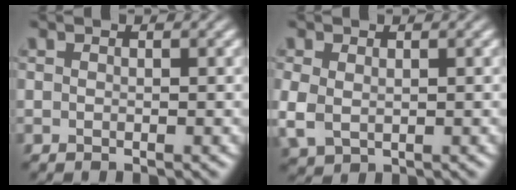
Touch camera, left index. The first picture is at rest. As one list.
[{"total": 2.9, "force": [-0.3, 2.1, 2.0], "torque": [-0.050, -0.012, 0.000]}]